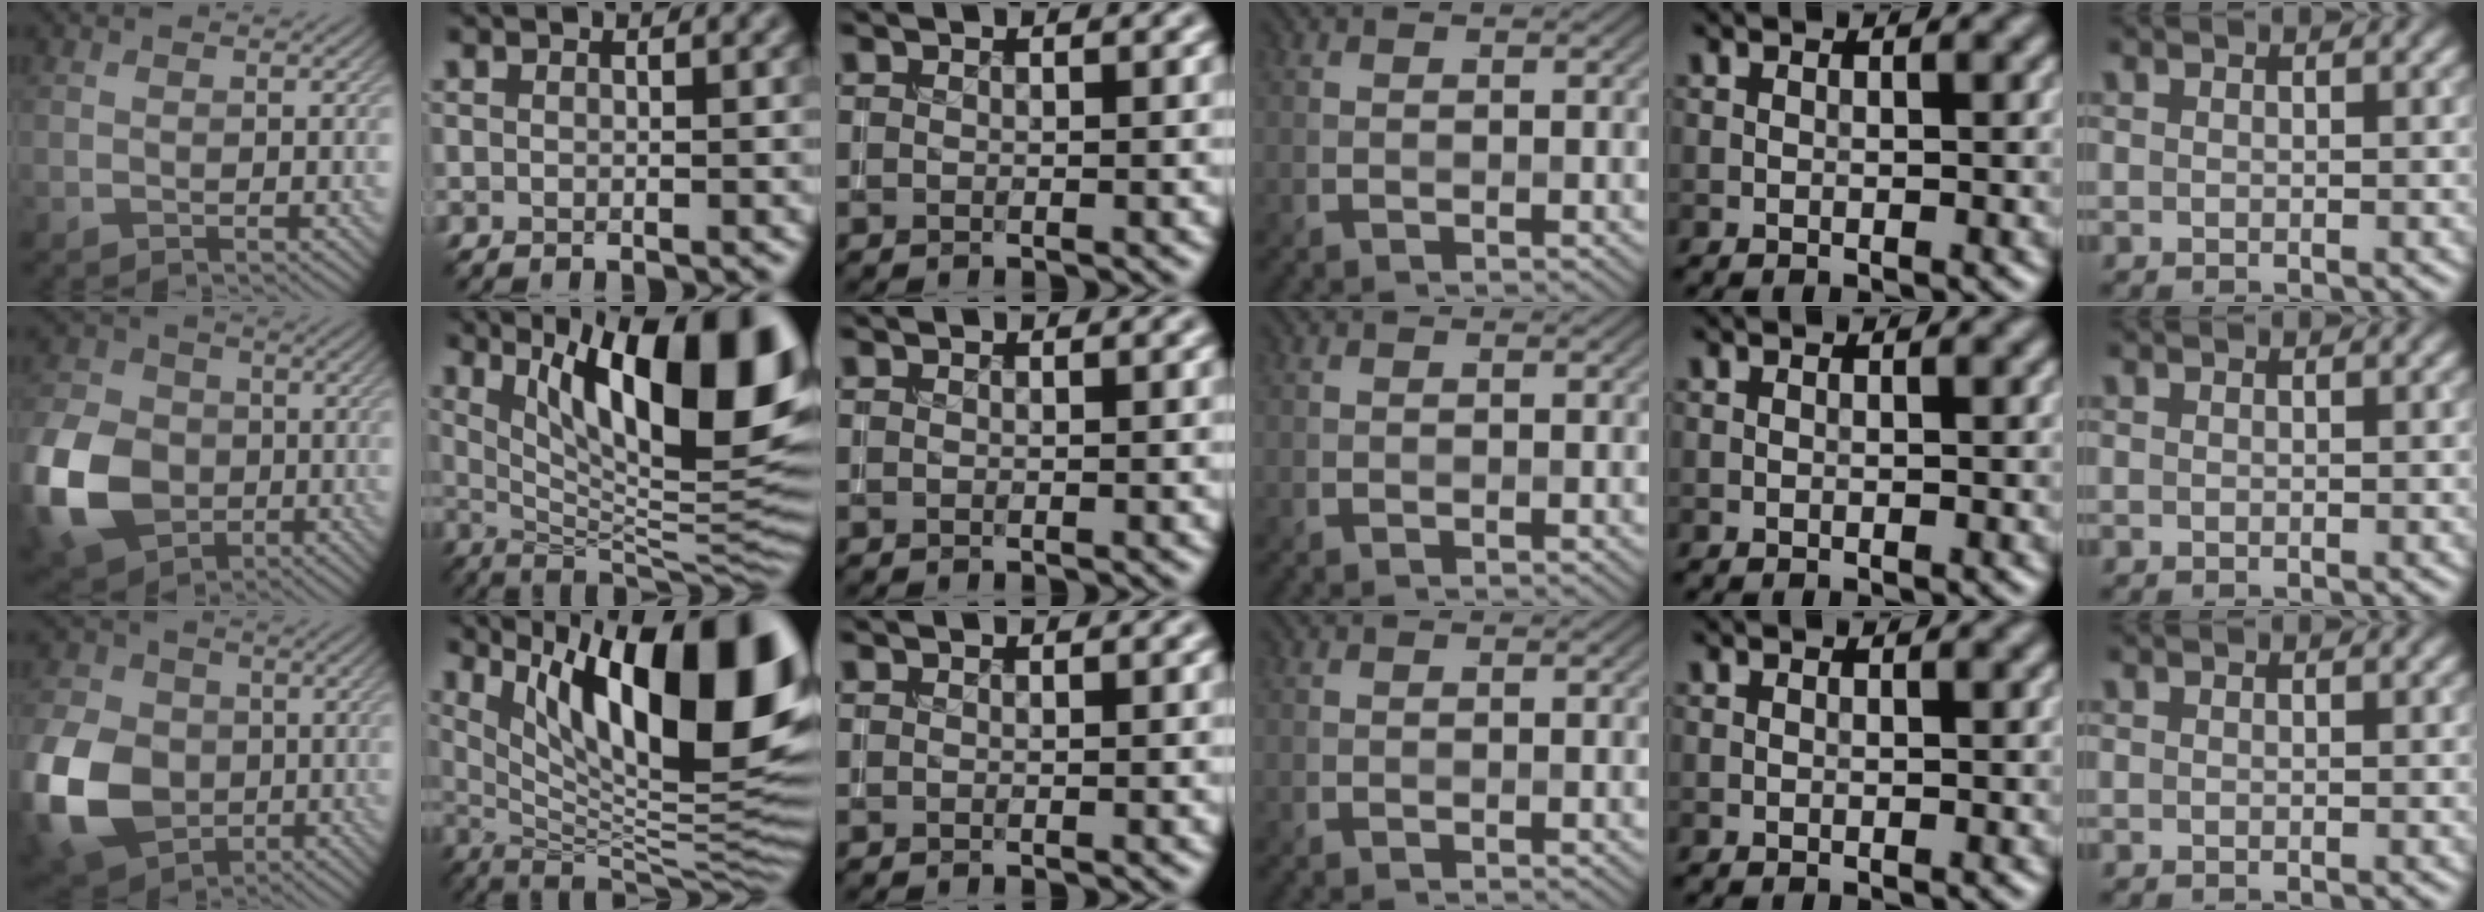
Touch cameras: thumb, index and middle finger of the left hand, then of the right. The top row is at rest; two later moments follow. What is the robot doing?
{"motion": "insert", "object": "coin"}